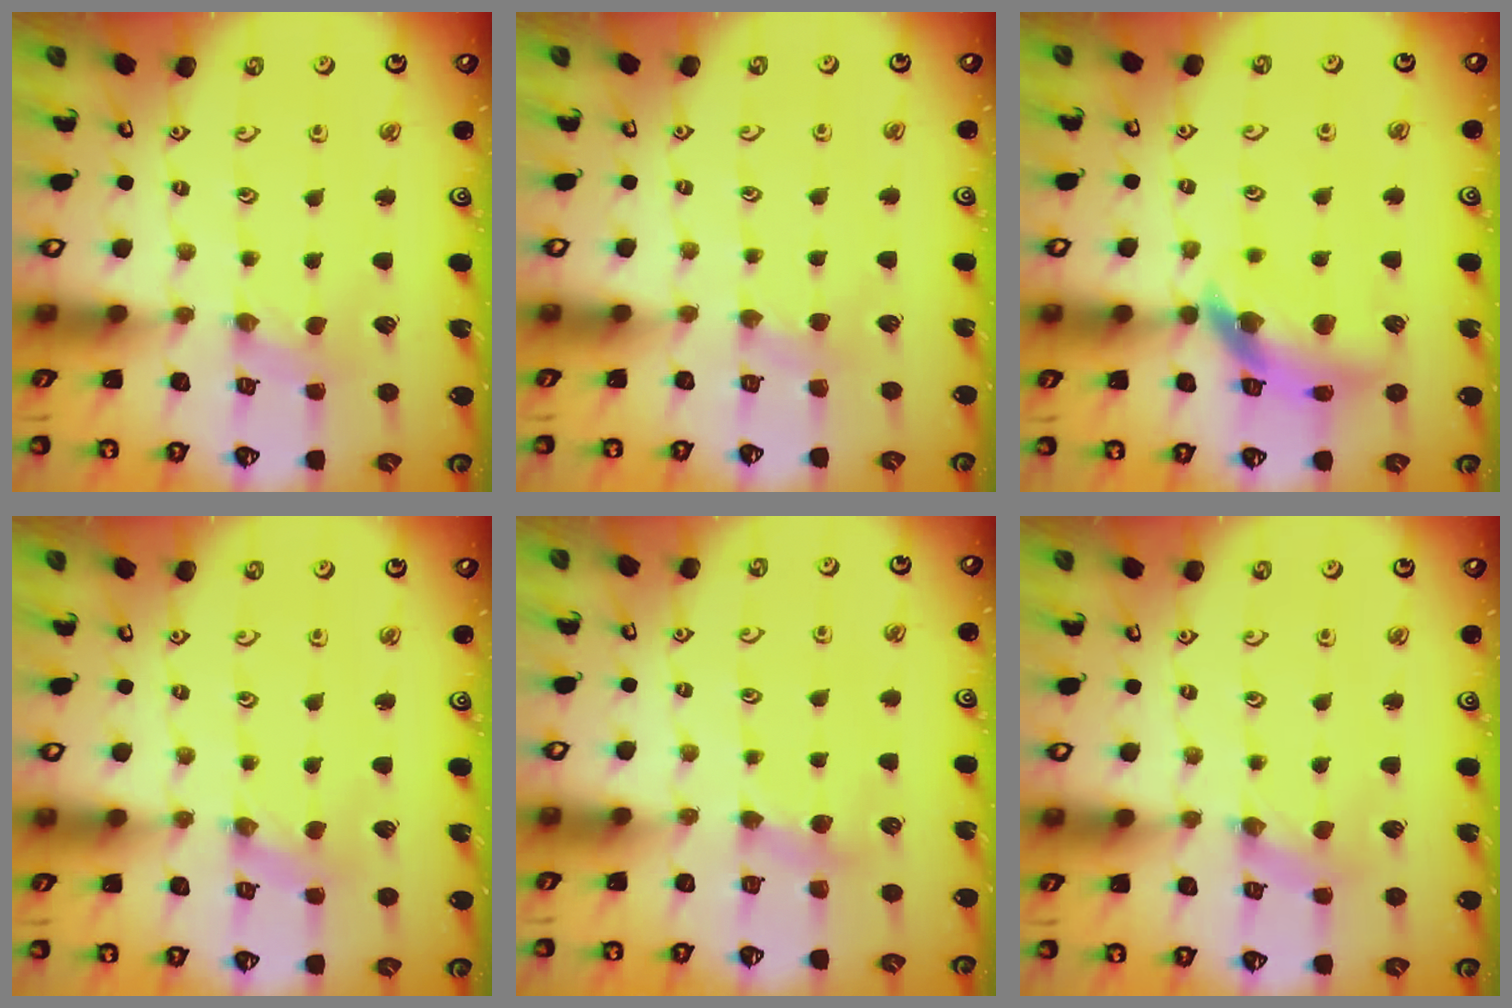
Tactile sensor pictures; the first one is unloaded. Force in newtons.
{"total": 2.2, "press": 2.2, "slide": 0.4}
{"total": 13.0, "press": 12.9, "slide": 1.8}
{"total": 0.0}
{"total": 3.9, "press": 3.9, "slide": 0.6}
{"total": 0.0}